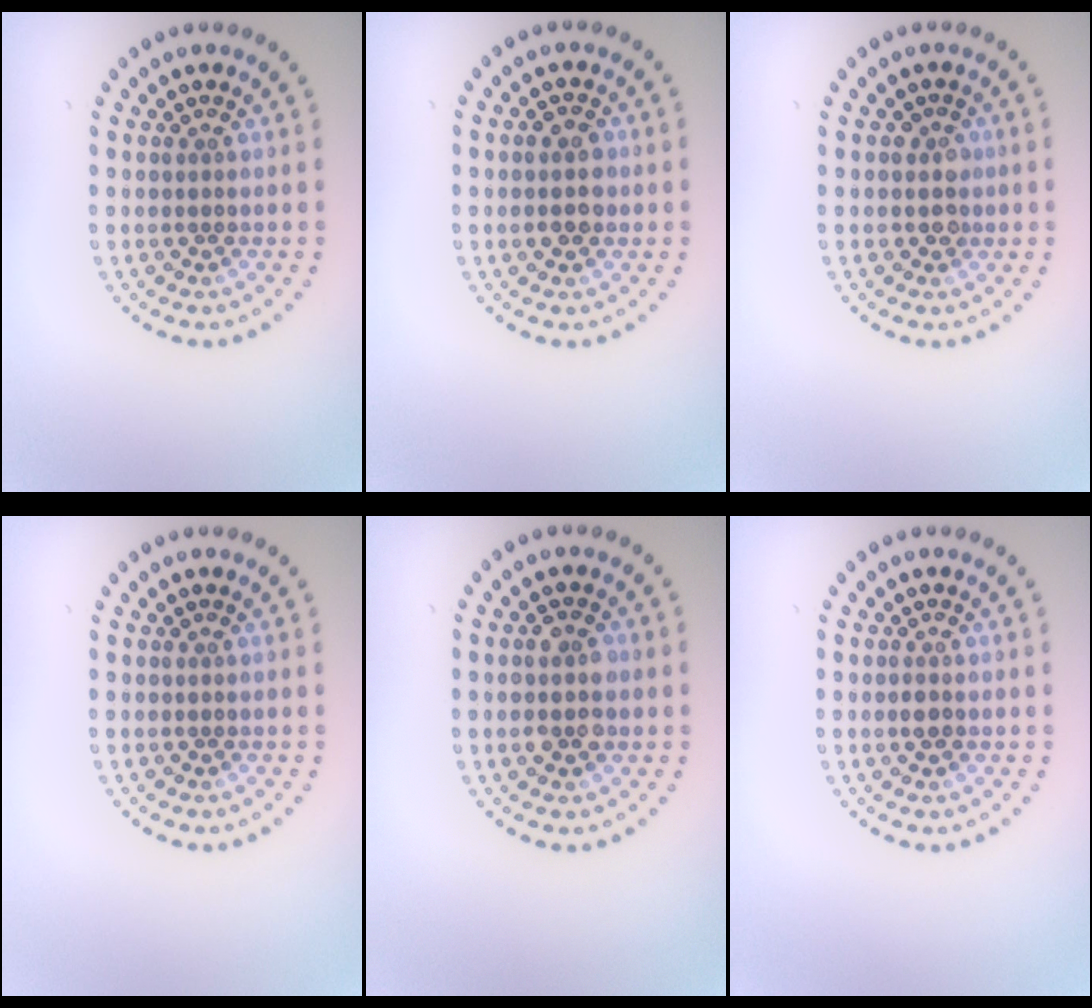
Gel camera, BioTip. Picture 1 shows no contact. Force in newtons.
{"total": 2.2, "press": 2.2, "slide": 0.1}
{"total": 1.7, "press": 1.5, "slide": 0.8}
{"total": 0.0}
{"total": 2.9, "press": 2.8, "slide": 0.3}
{"total": 1.0, "press": 1.0, "slide": 0.2}